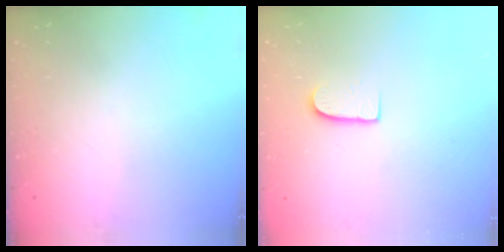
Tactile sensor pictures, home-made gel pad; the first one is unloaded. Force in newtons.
{"total": 7.3, "press": 7.3, "slide": 0.6}